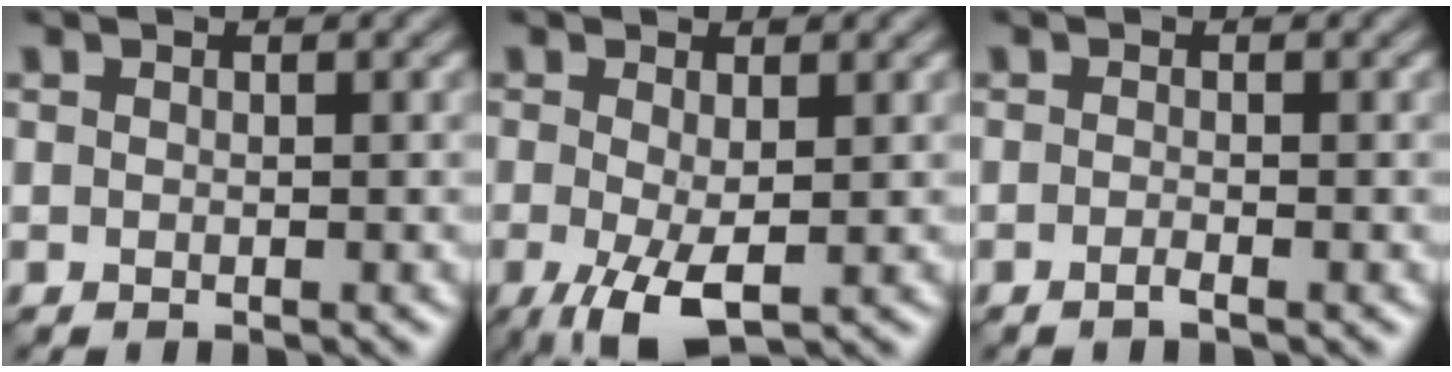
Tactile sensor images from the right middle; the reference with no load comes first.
{"total": 4.8, "force": [-1.6, 2.1, 4.1], "torque": [-0.098, -0.010, -0.021]}
{"total": 0.8, "force": [-0.7, -0.2, 0.4], "torque": [-0.009, 0.004, -0.009]}